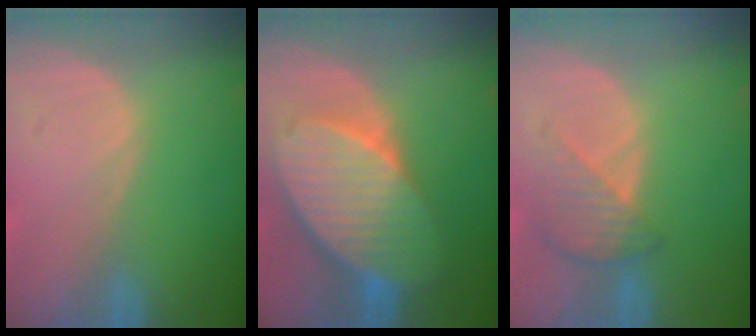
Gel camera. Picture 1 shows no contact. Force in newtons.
{"total": 10.6, "press": 10.6, "slide": 0.7}
{"total": 4.6, "press": 4.3, "slide": 1.8}